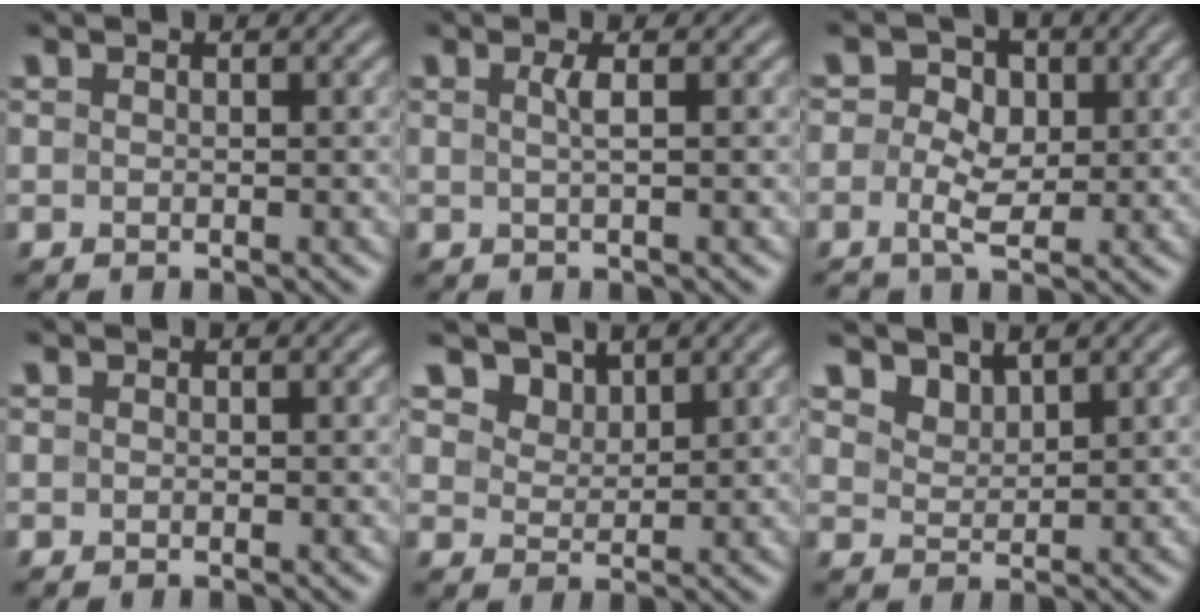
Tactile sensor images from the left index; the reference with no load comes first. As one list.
[{"total": 1.3, "force": [0.2, 0.2, 1.3], "torque": [-0.024, 0.001, 0.001]}, {"total": 3.6, "force": [0.2, 2.6, 2.5], "torque": [-0.039, 0.006, -0.005]}, {"total": 0.0}, {"total": 3.8, "force": [3.0, 2.0, 1.2], "torque": [-0.044, -0.018, 0.068]}, {"total": 2.2, "force": [1.8, 0.8, 0.7], "torque": [-0.024, -0.010, 0.045]}]